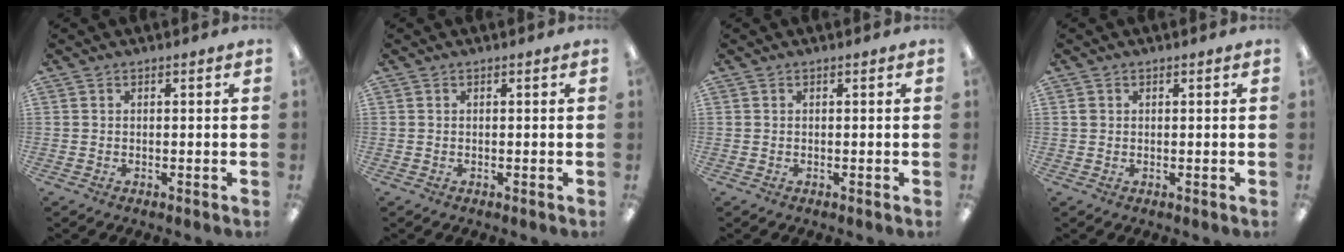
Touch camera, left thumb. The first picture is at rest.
{"total": 0.0}
{"total": 0.0}
{"total": 0.9, "force": [0.0, 0.9, 0.4], "torque": [-0.008, 0.004, 0.000]}